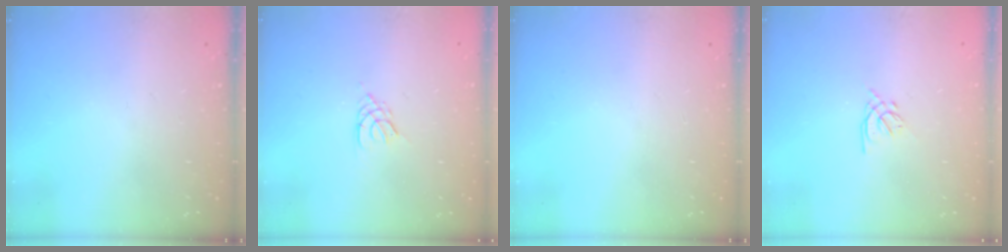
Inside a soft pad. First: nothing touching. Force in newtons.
{"total": 2.6, "press": 2.5, "slide": 0.5}
{"total": 0.0}
{"total": 1.6, "press": 1.5, "slide": 0.5}